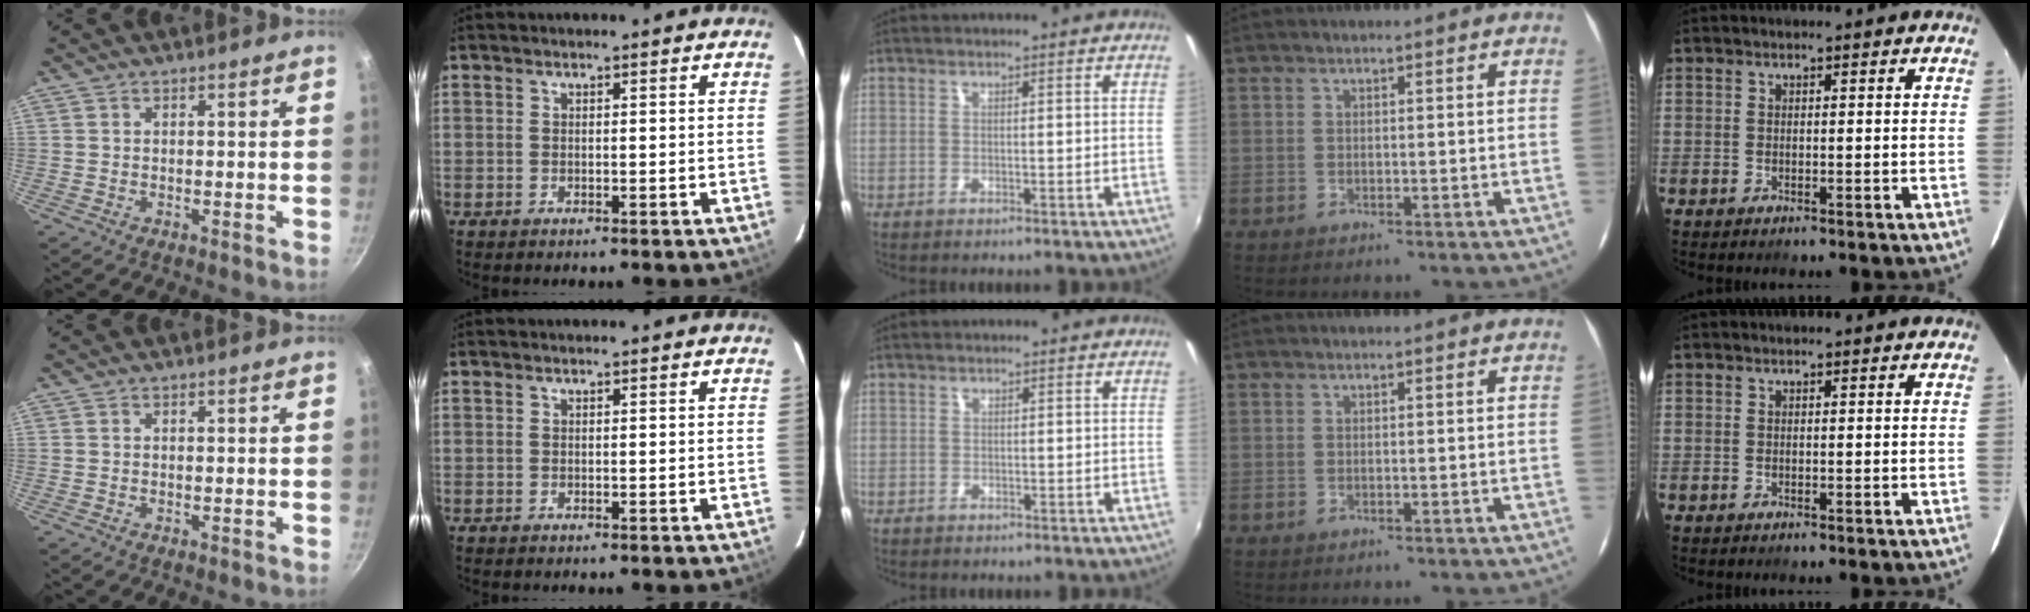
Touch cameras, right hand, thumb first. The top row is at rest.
{"middle": {"total": 0.7, "force": [0.0, 0.7, -0.1], "torque": [0.001, 0.004, 0.002]}}